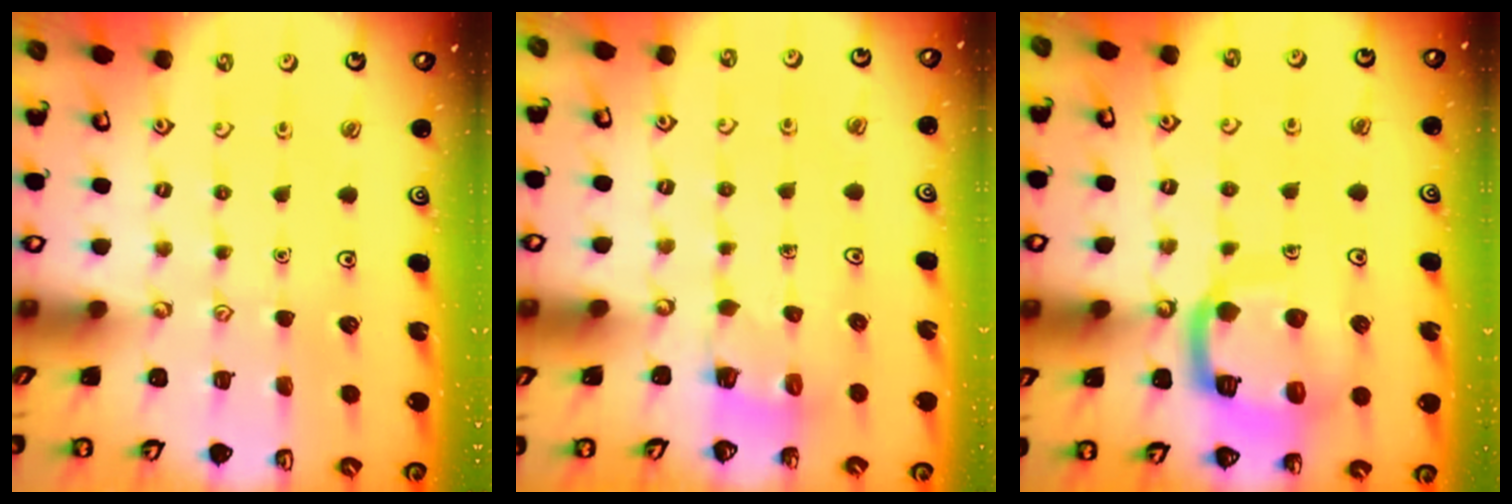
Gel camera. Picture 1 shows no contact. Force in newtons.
{"total": 2.6, "press": 2.6, "slide": 0.3}
{"total": 12.5, "press": 12.5, "slide": 1.1}